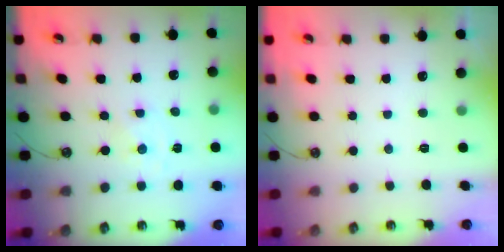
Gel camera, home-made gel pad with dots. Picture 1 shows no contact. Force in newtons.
{"total": 0.0}